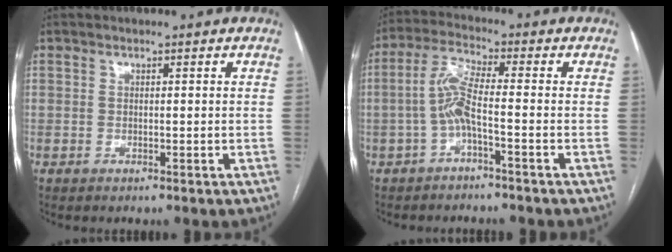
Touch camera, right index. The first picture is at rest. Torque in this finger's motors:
{"motor_torque": [0.82, -0.25, 0.37, 0.14]}